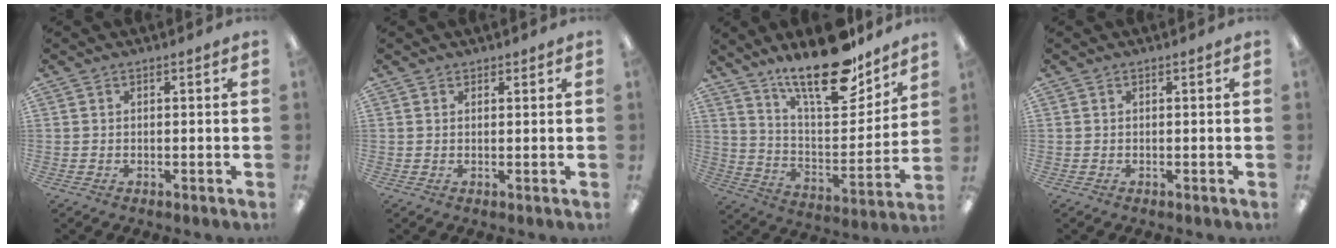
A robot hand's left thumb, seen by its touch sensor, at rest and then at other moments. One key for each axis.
{"total": 1.1, "fx": 0.9, "fy": 0.6, "fz": -0.1, "tx": 0.001, "ty": 0.001, "tz": 0.018}
{"total": 21.4, "fx": 16.5, "fy": 6.8, "fz": 11.8, "tx": -0.188, "ty": -0.113, "tz": 0.281}
{"total": 0.0}